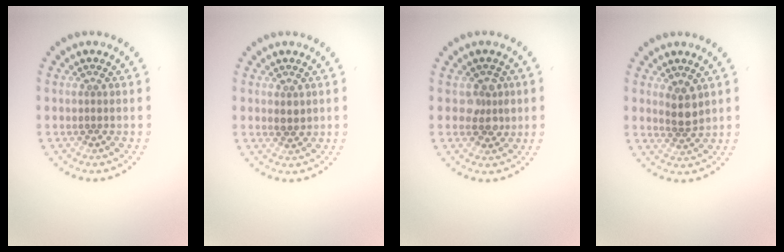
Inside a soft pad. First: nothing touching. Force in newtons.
{"total": 1.0, "press": 1.0, "slide": 0.2}
{"total": 2.4, "press": 2.2, "slide": 0.8}
{"total": 2.1, "press": 1.8, "slide": 1.1}